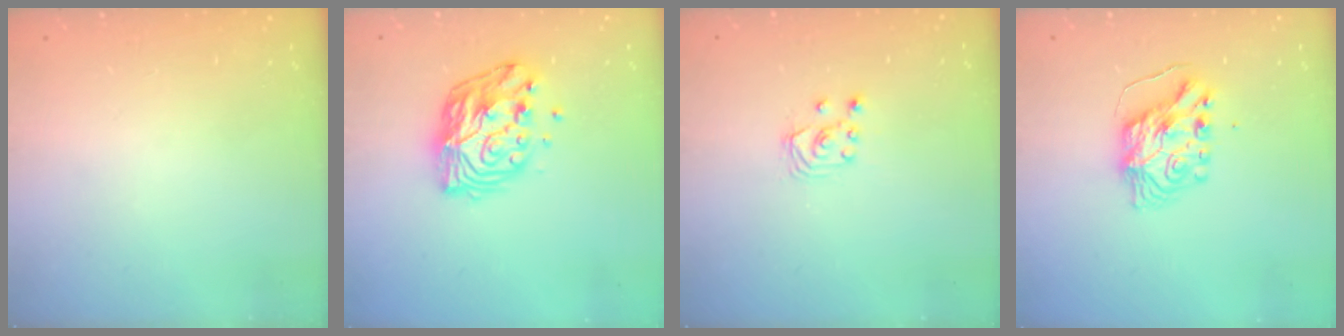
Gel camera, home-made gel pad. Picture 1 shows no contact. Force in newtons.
{"total": 11.7, "press": 11.7, "slide": 0.8}
{"total": 3.0, "press": 3.0, "slide": 0.3}
{"total": 7.2, "press": 7.2, "slide": 0.8}